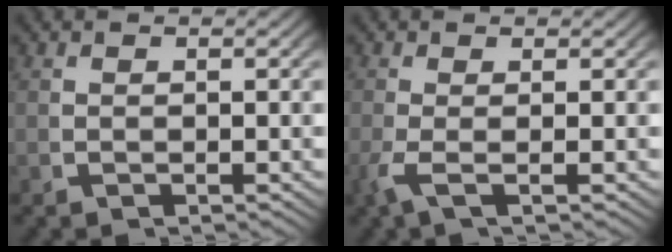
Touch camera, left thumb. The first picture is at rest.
{"total": 2.0, "force": [-0.4, 0.4, 1.9], "torque": [-0.059, -0.014, -0.004]}